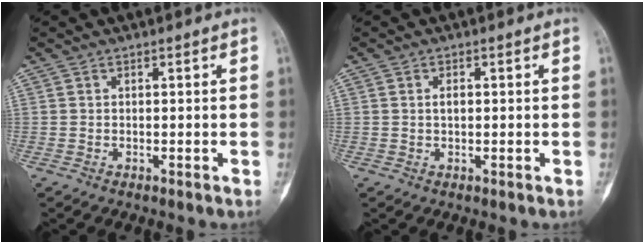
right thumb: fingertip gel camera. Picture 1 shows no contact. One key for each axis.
{"total": 1.4, "fx": 0.2, "fy": 0.8, "fz": 1.1, "tx": -0.020, "ty": 0.001, "tz": 0.003}